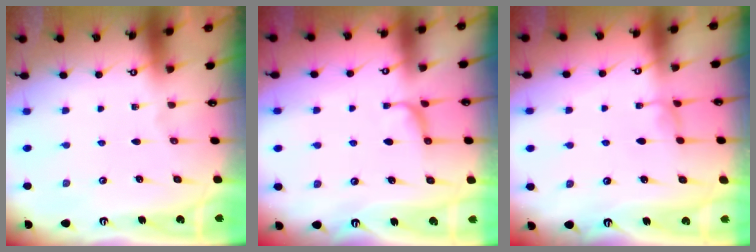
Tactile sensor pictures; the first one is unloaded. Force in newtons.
{"total": 2.0, "press": 1.8, "slide": 0.9}
{"total": 0.5, "press": 0.3, "slide": 0.4}